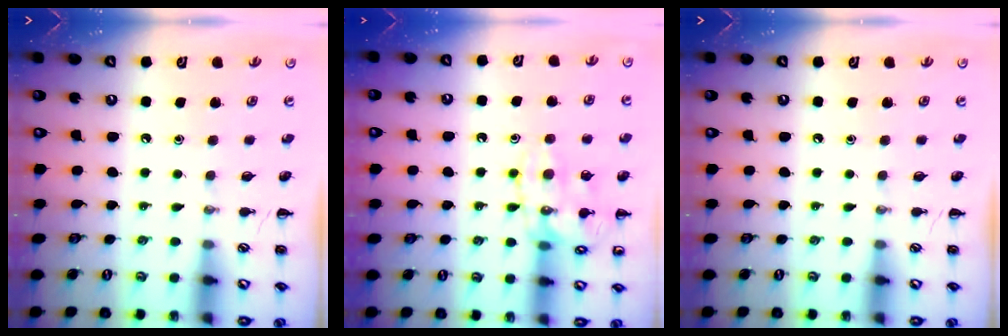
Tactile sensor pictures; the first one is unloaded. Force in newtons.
{"total": 12.8, "press": 12.7, "slide": 1.0}
{"total": 0.0}